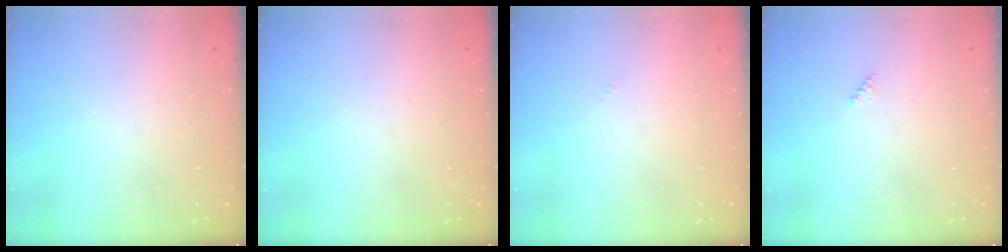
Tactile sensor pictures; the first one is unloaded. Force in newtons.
{"total": 0.0}
{"total": 0.0}
{"total": 2.0, "press": 2.0, "slide": 0.2}